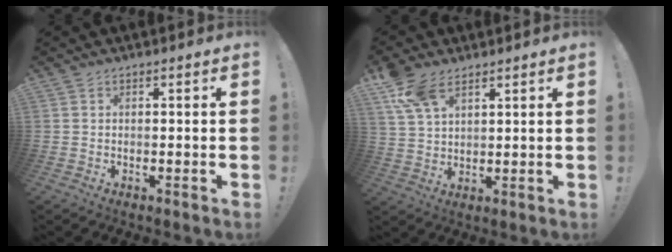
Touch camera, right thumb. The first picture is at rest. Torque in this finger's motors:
{"motor_torque": [0.13, 0.23, 0.12, 0.12, 0.07]}